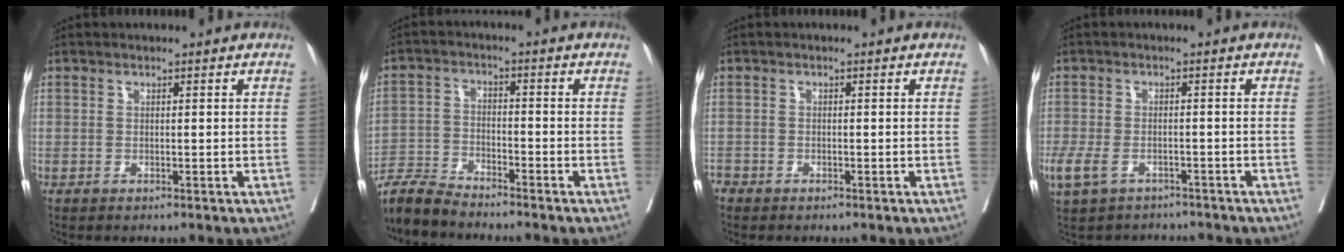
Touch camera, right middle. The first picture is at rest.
{"total": 5.8, "force": [-5.8, 0.0, 0.7], "torque": [-0.009, -0.013, -0.111]}
{"total": 1.3, "force": [-1.1, 0.6, 0.0], "torque": [0.000, 0.000, -0.022]}
{"total": 8.8, "force": [-6.5, 4.3, 4.1], "torque": [-0.092, 0.003, -0.097]}